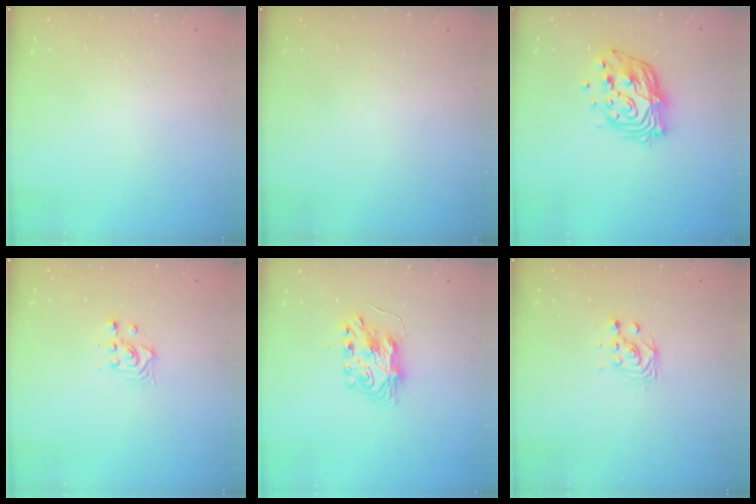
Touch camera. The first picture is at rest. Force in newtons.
{"total": 0.0}
{"total": 14.3, "press": 14.2, "slide": 1.2}
{"total": 3.6, "press": 3.6, "slide": 0.3}
{"total": 8.1, "press": 8.1, "slide": 0.5}
{"total": 2.8, "press": 2.5, "slide": 1.3}